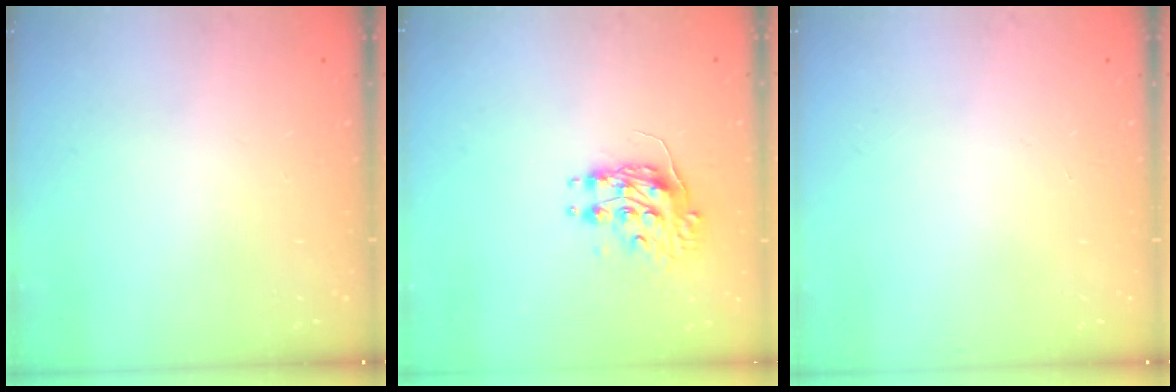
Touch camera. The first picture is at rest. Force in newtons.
{"total": 8.6, "press": 8.6, "slide": 0.2}
{"total": 0.0}